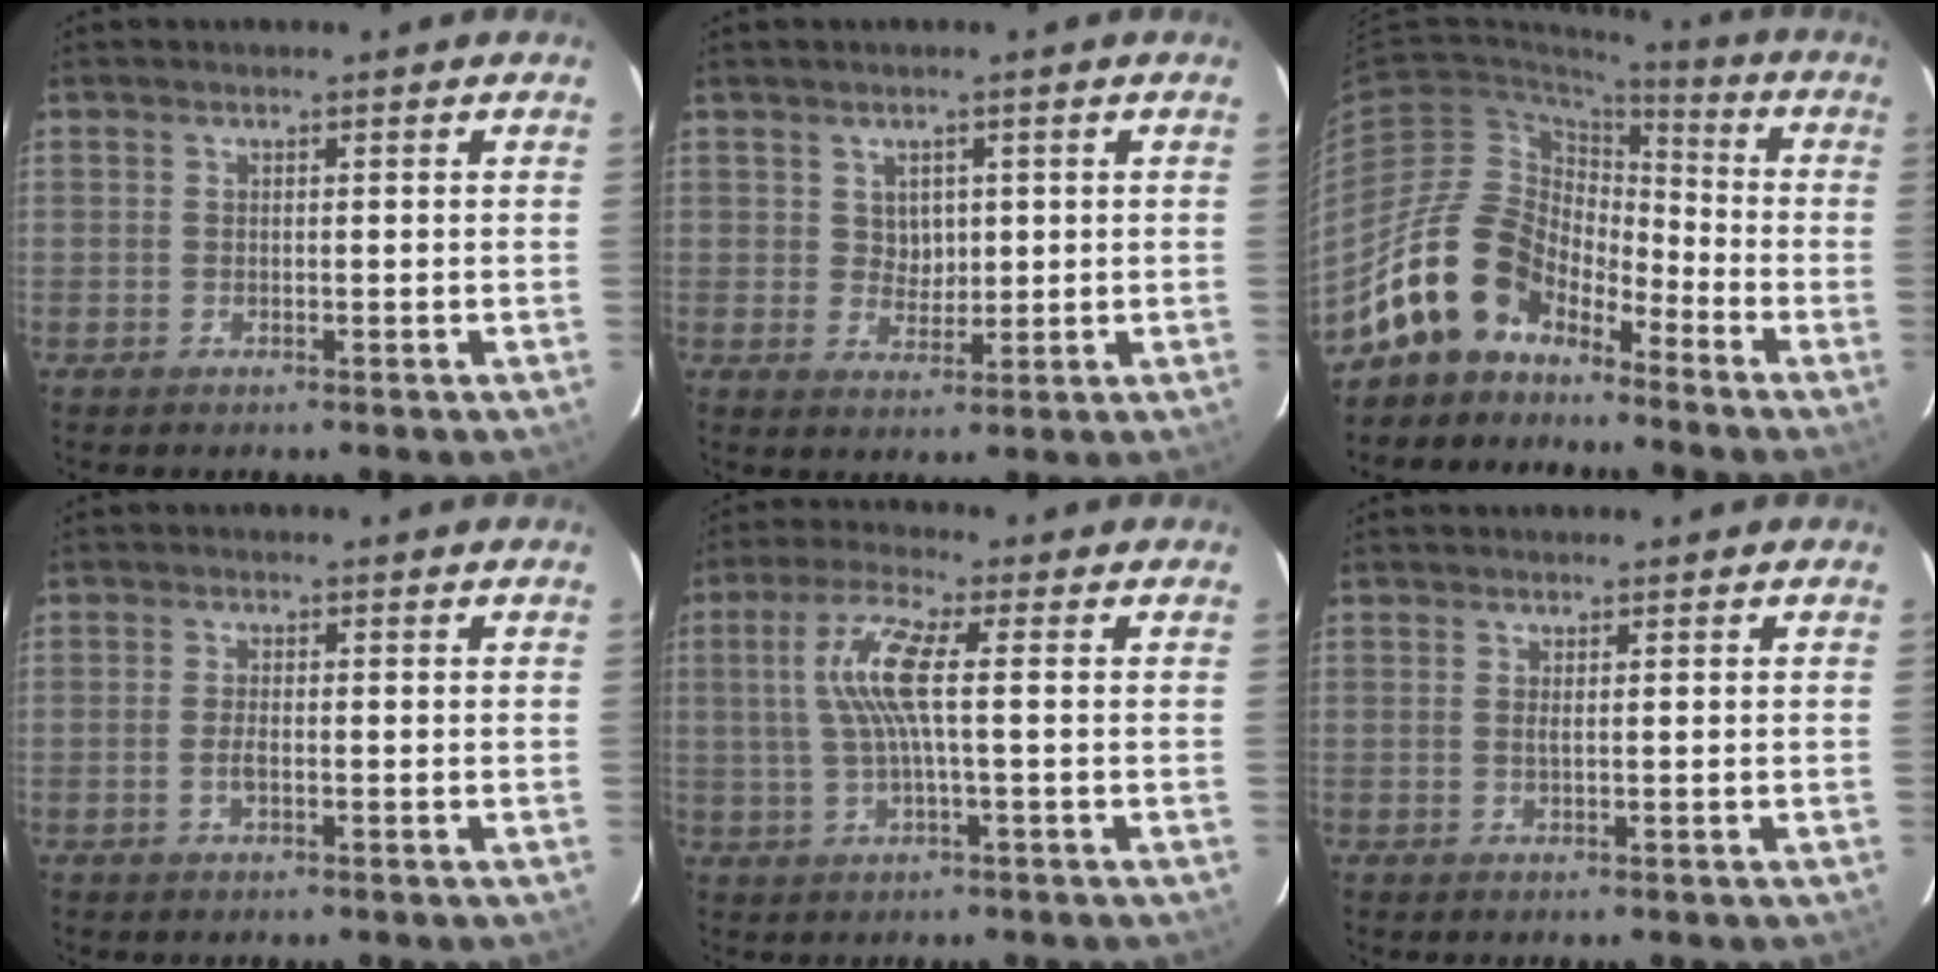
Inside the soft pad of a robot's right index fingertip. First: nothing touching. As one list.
[{"total": 3.5, "force": [1.0, 3.0, 1.5], "torque": [-0.020, 0.005, 0.020]}, {"total": 13.9, "force": [-10.0, 8.1, 5.1], "torque": [-0.100, 0.024, -0.178]}, {"total": 2.0, "force": [-0.7, 0.7, 1.8], "torque": [-0.039, 0.000, -0.014]}, {"total": 8.2, "force": [0.6, 0.4, 8.1], "torque": [-0.161, 0.005, 0.016]}, {"total": 0.6, "force": [0.2, -0.2, 0.5], "torque": [-0.013, -0.001, 0.003]}]